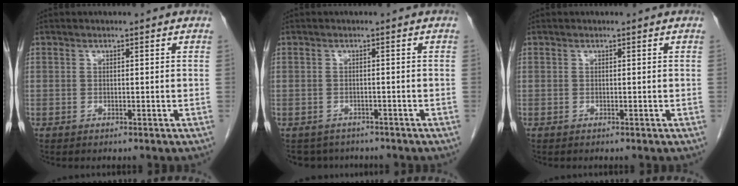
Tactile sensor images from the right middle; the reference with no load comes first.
{"total": 4.5, "force": [-3.9, 2.2, 0.1], "torque": [0.002, 0.002, -0.053]}
{"total": 0.0}